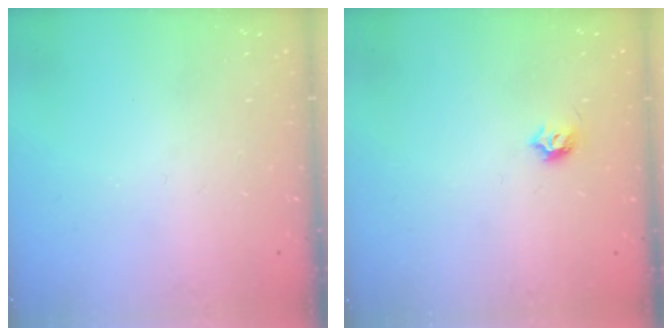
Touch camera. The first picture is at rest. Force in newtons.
{"total": 4.5, "press": 4.3, "slide": 1.0}